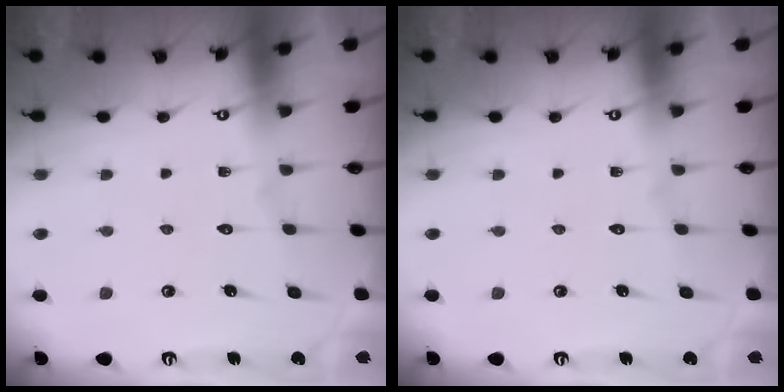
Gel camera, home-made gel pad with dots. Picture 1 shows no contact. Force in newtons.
{"total": 0.0}